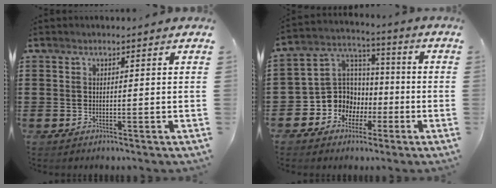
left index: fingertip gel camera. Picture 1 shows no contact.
{"total": 9.2, "force": [-2.7, 8.5, 2.3], "torque": [-0.095, 0.006, -0.051]}